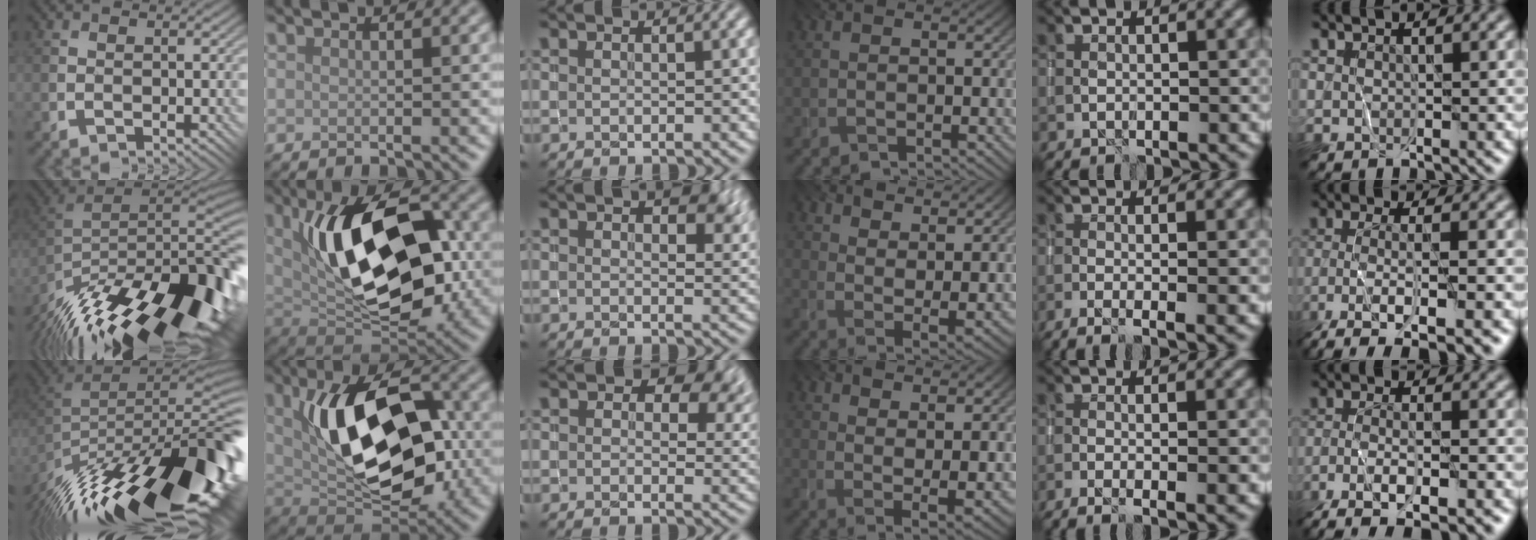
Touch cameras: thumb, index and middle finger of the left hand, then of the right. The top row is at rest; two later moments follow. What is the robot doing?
{"motion": "wrap", "object": "yarn"}